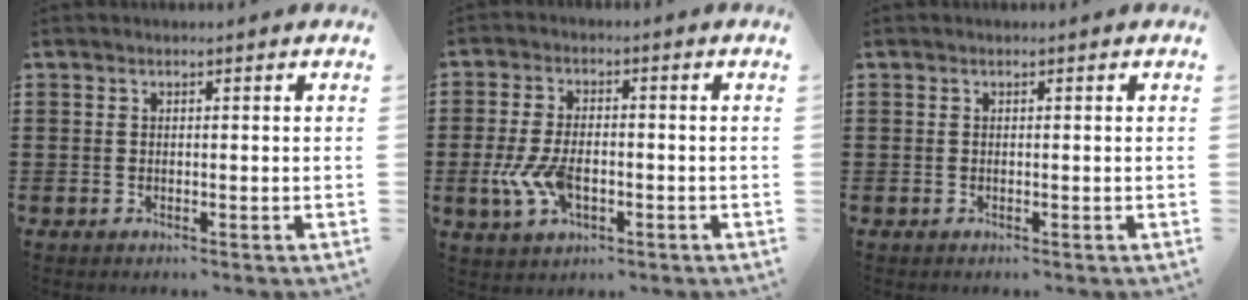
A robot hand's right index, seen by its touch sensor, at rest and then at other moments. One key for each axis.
{"total": 7.0, "fx": -1.8, "fy": 3.5, "fz": 5.8, "tx": -0.140, "ty": -0.007, "tz": -0.037}
{"total": 0.0}